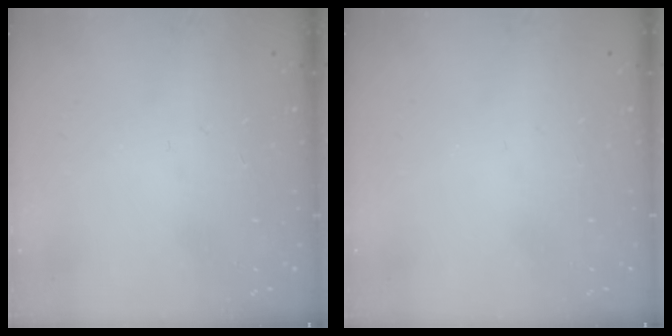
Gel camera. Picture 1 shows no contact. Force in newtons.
{"total": 0.0}